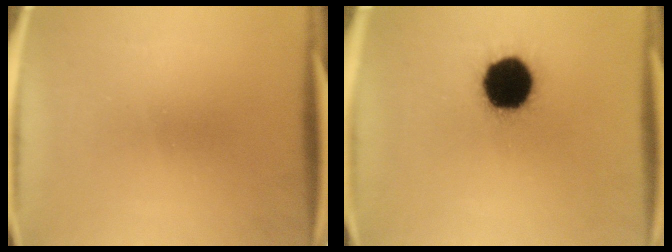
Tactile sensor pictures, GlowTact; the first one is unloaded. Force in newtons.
{"total": 18.4}